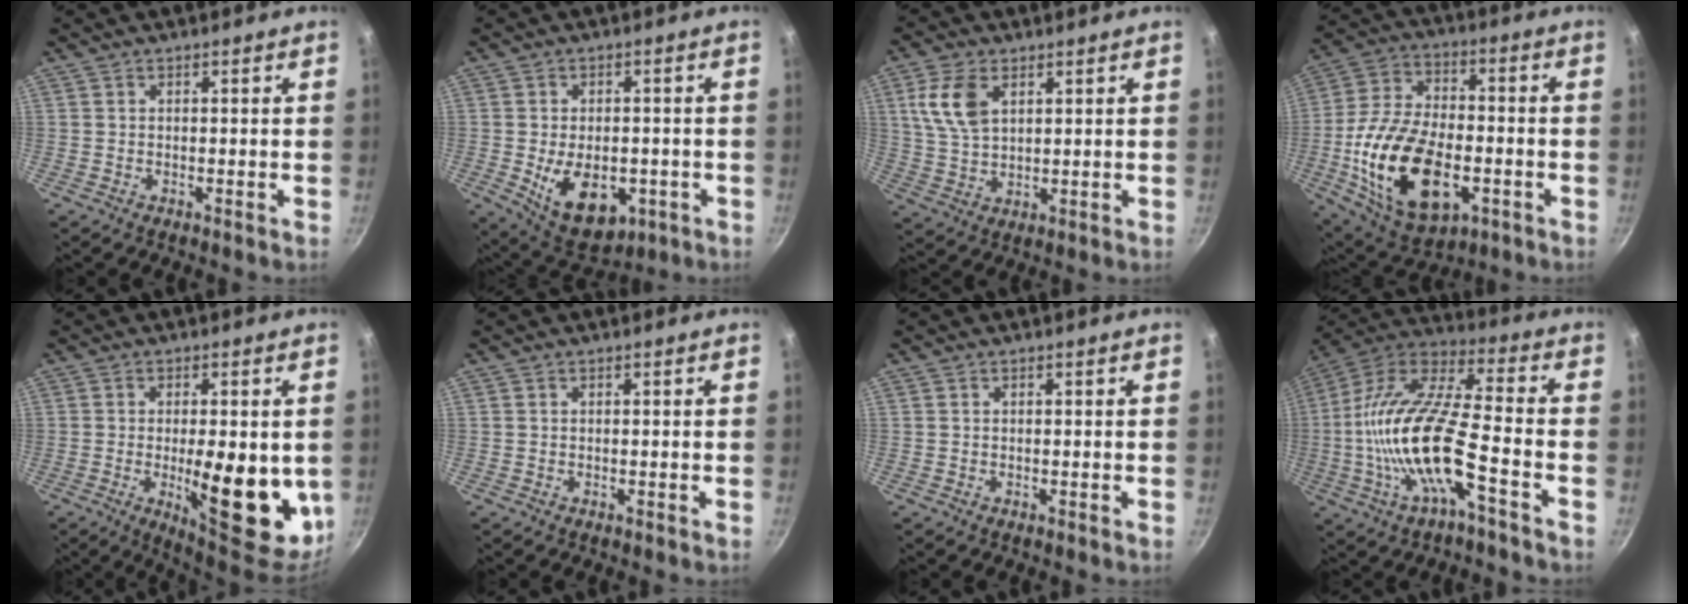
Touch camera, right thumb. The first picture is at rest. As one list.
[{"total": 12.7, "force": [-3.2, 8.0, 9.3], "torque": [-0.114, -0.003, -0.029]}, {"total": 9.1, "force": [3.4, 5.3, 6.5], "torque": [-0.128, -0.010, 0.070]}, {"total": 23.2, "force": [-5.8, 13.2, 18.1], "torque": [-0.331, 0.021, -0.093]}, {"total": 17.2, "force": [-2.3, 6.4, 15.8], "torque": [-0.193, -0.012, -0.021]}, {"total": 0.0}, {"total": 0.0}, {"total": 19.8, "force": [-5.5, 6.1, 18.0], "torque": [-0.346, 0.044, -0.120]}]